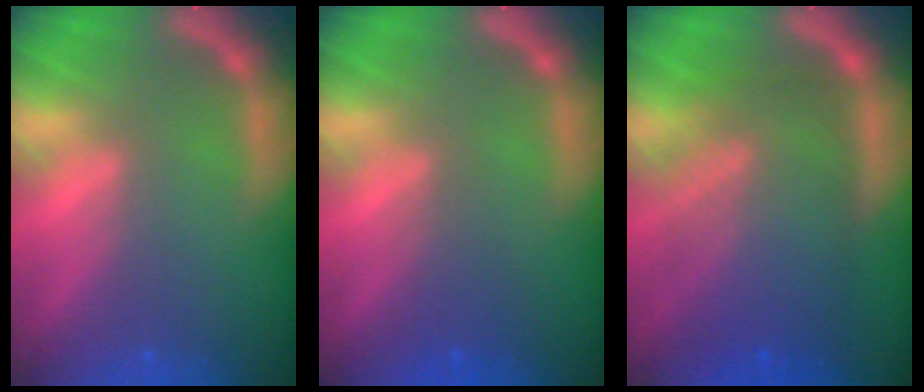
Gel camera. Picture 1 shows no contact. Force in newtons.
{"total": 2.0}
{"total": 10.1}